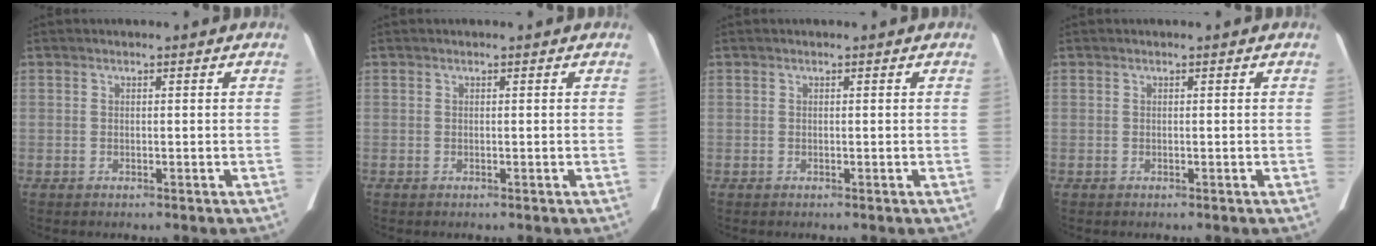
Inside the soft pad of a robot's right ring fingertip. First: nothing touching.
{"total": 0.0}
{"total": 0.0}
{"total": 0.0}